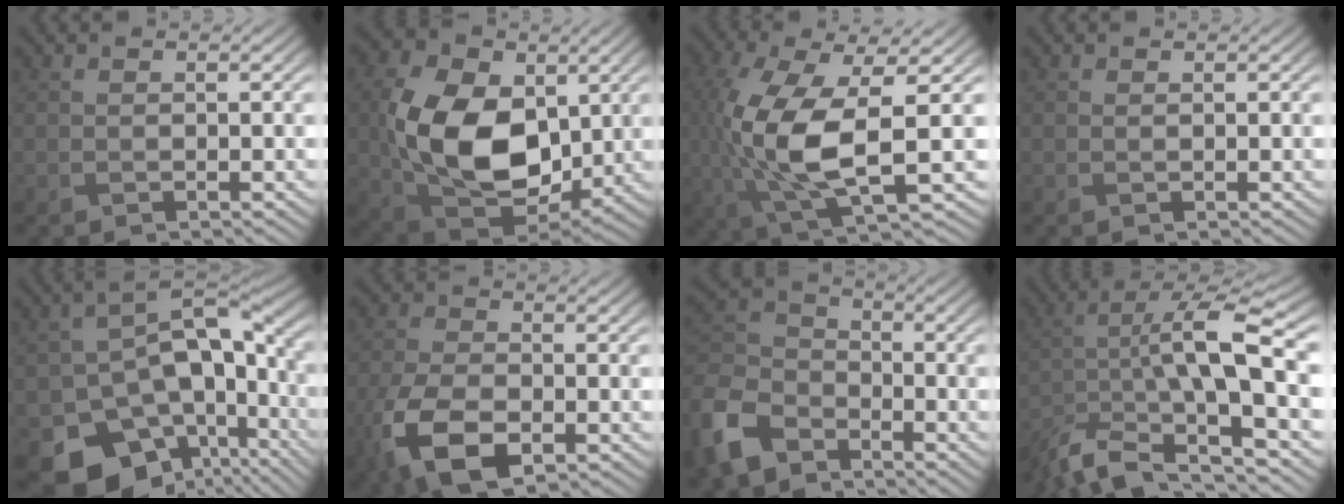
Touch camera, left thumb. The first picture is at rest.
{"total": 15.1, "force": [0.5, 9.9, 11.4], "torque": [-0.245, -0.002, 0.007]}
{"total": 11.0, "force": [0.3, 4.1, 10.2], "torque": [-0.255, -0.013, 0.013]}
{"total": 0.0}
{"total": 16.8, "force": [-3.9, 11.4, 11.8], "torque": [-0.208, -0.053, -0.023]}
{"total": 10.5, "force": [-4.7, 5.9, 7.4], "torque": [-0.195, -0.036, -0.082]}
{"total": 10.4, "force": [-6.4, 6.7, 4.9], "torque": [-0.147, -0.011, -0.147]}
{"total": 15.2, "force": [-5.6, 4.7, 13.4], "torque": [-0.262, -0.008, -0.107]}